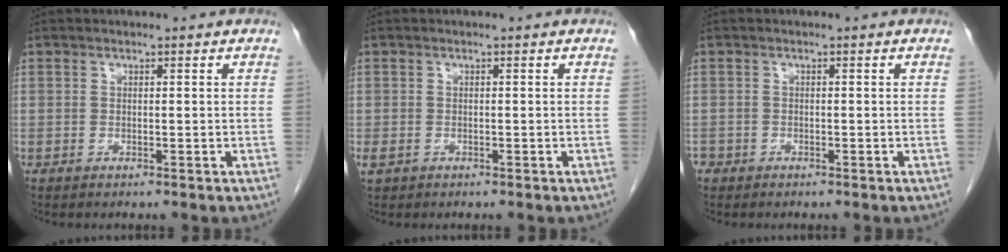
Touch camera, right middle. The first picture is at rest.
{"total": 1.2, "force": [-0.5, 1.0, 0.6], "torque": [-0.016, 0.001, -0.003]}
{"total": 1.7, "force": [-1.2, 1.2, 0.3], "torque": [-0.012, 0.001, -0.023]}